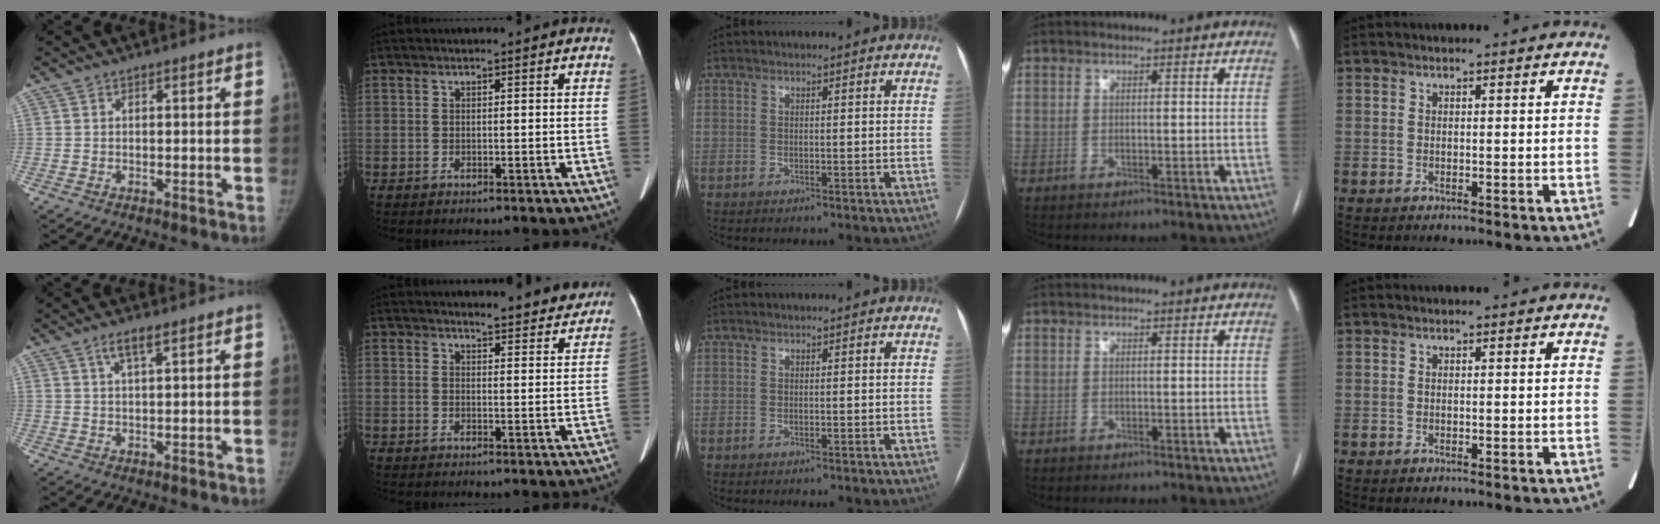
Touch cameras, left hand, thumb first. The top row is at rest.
{"thumb": {"total": 3.2, "force": [1.9, 0.6, 2.5], "torque": [-0.054, -0.003, 0.039]}, "index": {"total": 5.6, "force": [5.5, 1.0, 0.8], "torque": [-0.011, -0.006, 0.056]}}